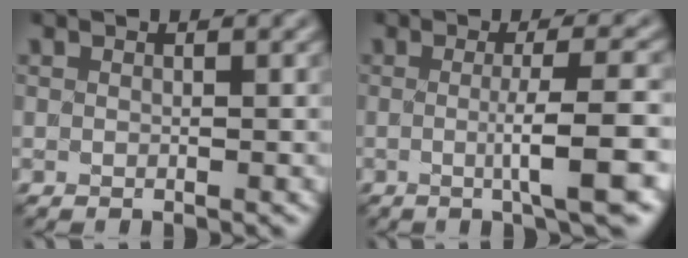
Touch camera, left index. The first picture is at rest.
{"total": 5.4, "force": [-0.7, 0.8, 5.3], "torque": [-0.077, -0.003, -0.011]}